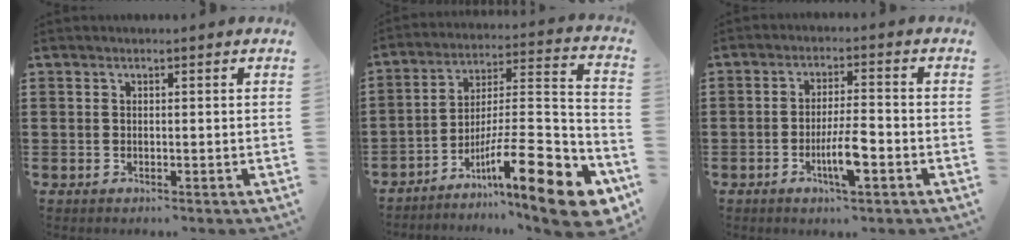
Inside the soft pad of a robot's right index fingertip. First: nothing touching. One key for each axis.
{"total": 16.9, "fx": -10.1, "fy": 3.0, "fz": 13.3, "tx": -0.186, "ty": 0.021, "tz": -0.171}
{"total": 6.1, "fx": -2.3, "fy": 1.2, "fz": 5.5, "tx": -0.102, "ty": -0.005, "tz": -0.042}